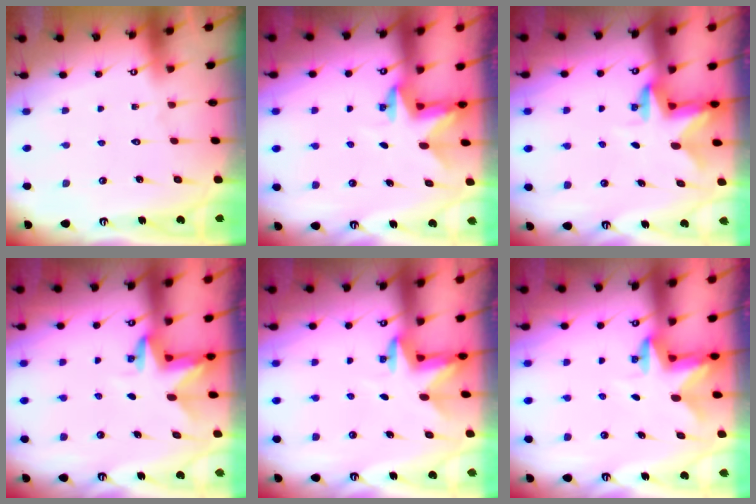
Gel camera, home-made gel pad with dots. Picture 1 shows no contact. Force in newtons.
{"total": 2.5, "press": 2.5, "slide": 0.4}
{"total": 2.7, "press": 2.7, "slide": 0.5}
{"total": 3.2, "press": 3.2, "slide": 0.2}
{"total": 3.3, "press": 3.3, "slide": 0.4}
{"total": 2.7, "press": 2.7, "slide": 0.5}